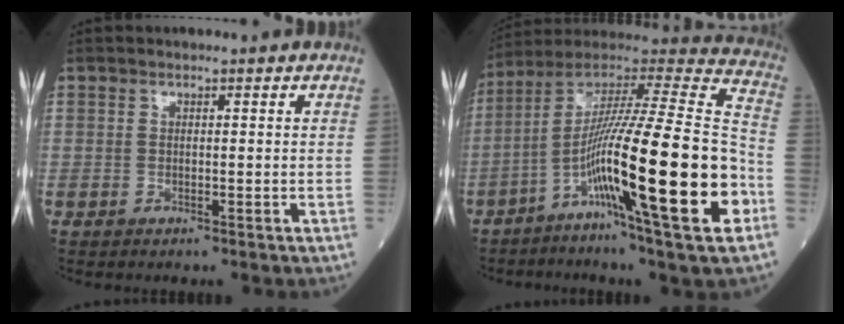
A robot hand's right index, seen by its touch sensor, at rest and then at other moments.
{"total": 28.1, "force": [-8.3, 0.8, 26.8], "torque": [-0.429, -0.030, -0.154]}